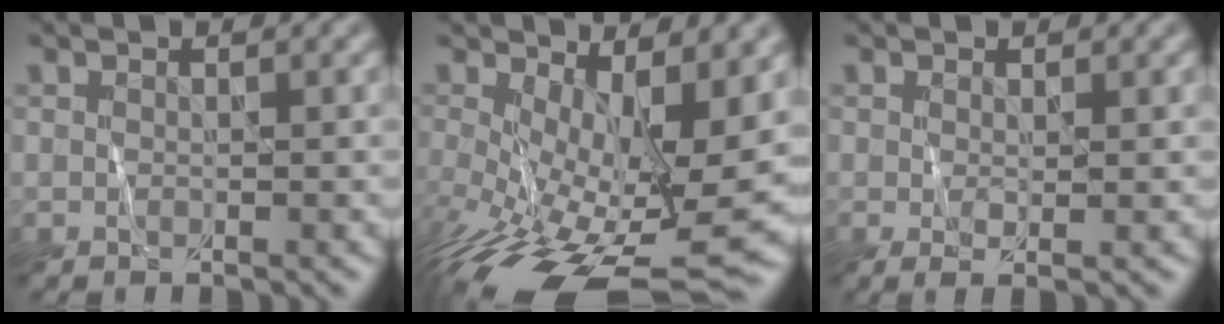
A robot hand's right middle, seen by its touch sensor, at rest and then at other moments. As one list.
[{"total": 12.6, "force": [-2.8, 5.1, 11.2], "torque": [-0.197, -0.044, -0.032]}, {"total": 1.2, "force": [0.1, 0.2, 1.2], "torque": [-0.025, -0.004, 0.004]}]